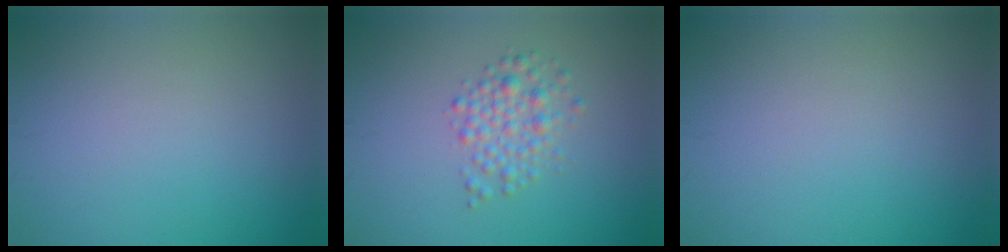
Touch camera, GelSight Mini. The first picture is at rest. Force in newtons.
{"total": 2.6, "press": 2.5, "slide": 0.0}
{"total": 0.0}